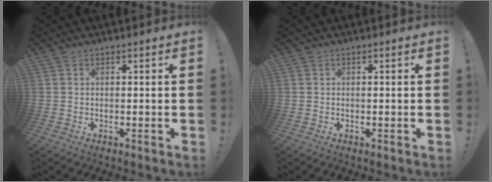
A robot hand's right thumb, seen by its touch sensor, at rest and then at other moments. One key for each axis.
{"total": 0.0}